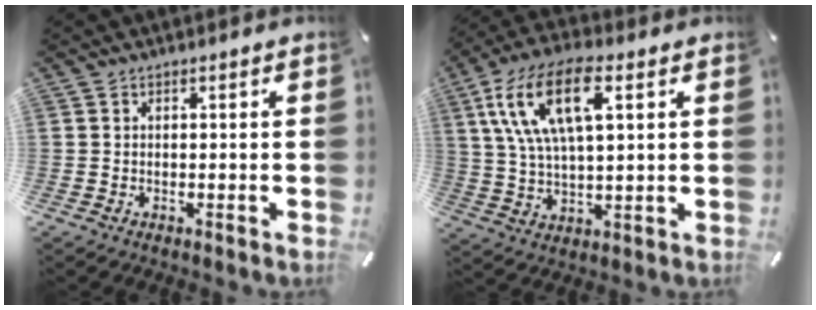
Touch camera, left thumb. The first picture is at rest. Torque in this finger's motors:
{"motor_torque": [2.53, 2.48, 1.47, -1.30, 0.81]}